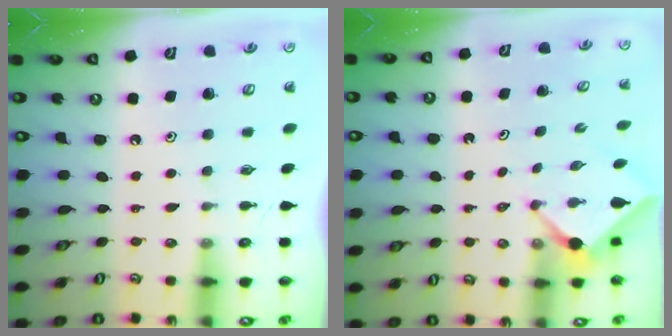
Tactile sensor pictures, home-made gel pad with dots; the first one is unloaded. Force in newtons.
{"total": 2.4, "press": 2.4, "slide": 0.3}